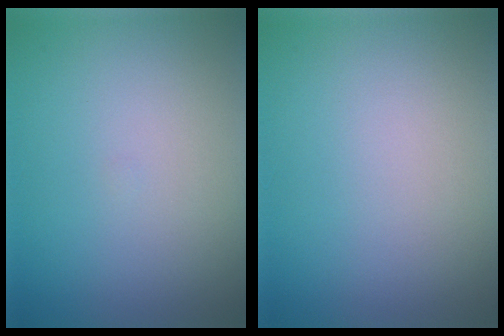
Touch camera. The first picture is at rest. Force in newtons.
{"total": 0.0}